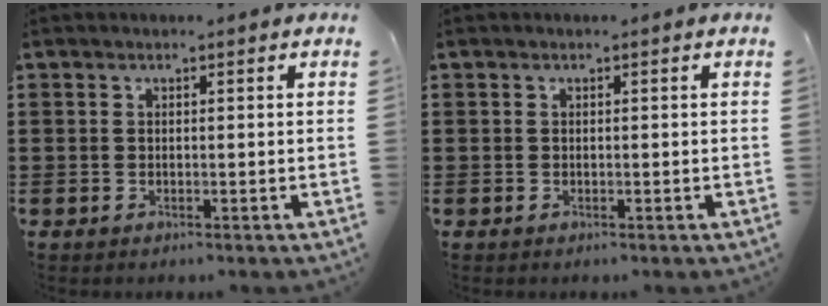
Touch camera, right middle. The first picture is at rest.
{"total": 0.0}